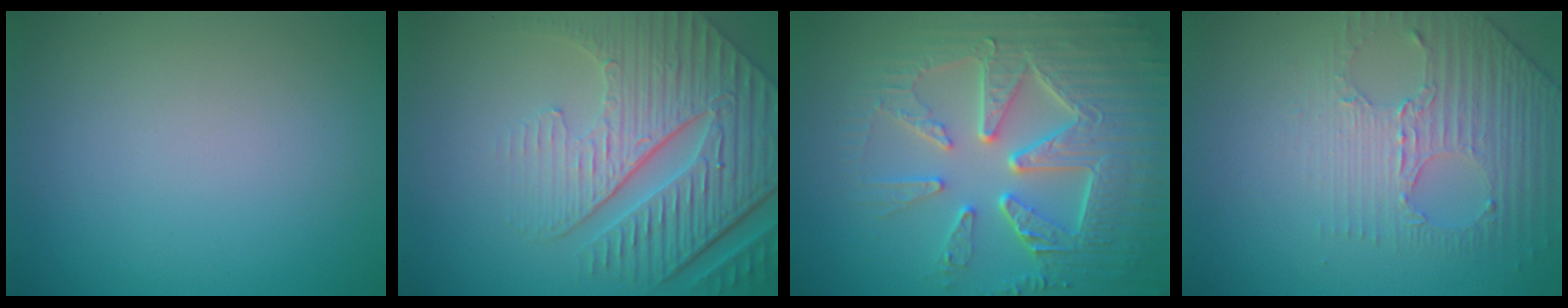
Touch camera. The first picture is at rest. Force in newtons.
{"total": 8.8, "press": 6.2, "slide": 6.2}
{"total": 8.6, "press": 6.2, "slide": 6.0}
{"total": 4.4, "press": 3.1, "slide": 3.1}